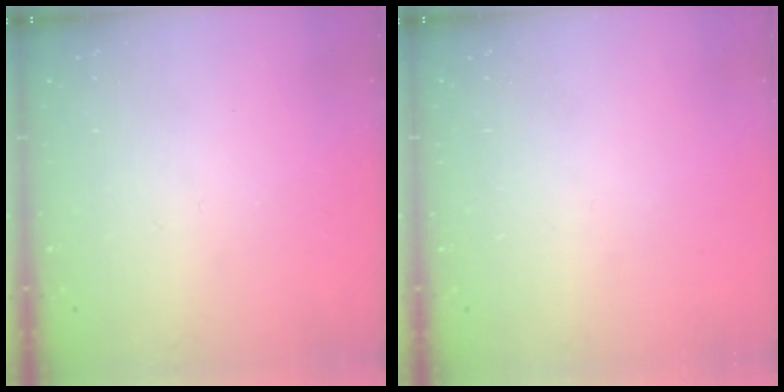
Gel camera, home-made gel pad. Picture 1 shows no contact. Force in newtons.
{"total": 0.0}